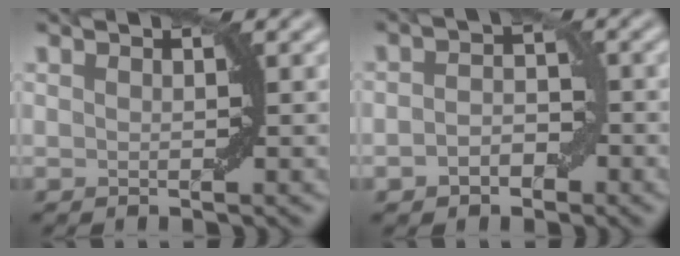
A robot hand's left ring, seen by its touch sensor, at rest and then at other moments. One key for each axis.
{"total": 2.8, "fx": -1.1, "fy": 1.9, "fz": 1.7, "tx": -0.027, "ty": 0.005, "tz": -0.022}